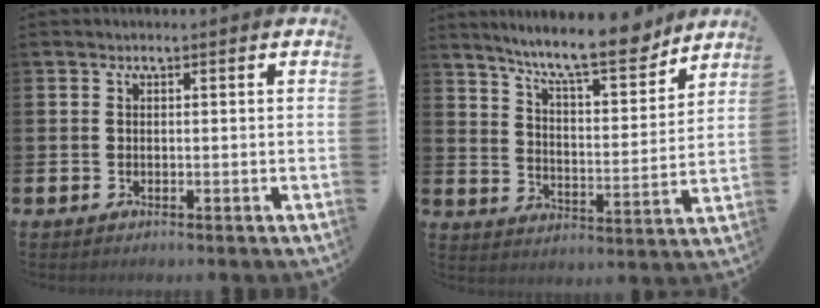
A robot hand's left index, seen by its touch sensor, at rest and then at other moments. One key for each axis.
{"total": 11.1, "fx": 9.8, "fy": 1.5, "fz": 5.0, "tx": -0.107, "ty": -0.059, "tz": 0.165}